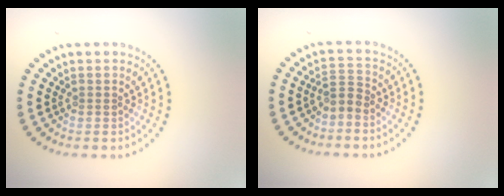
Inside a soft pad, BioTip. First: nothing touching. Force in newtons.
{"total": 1.7, "press": 1.3, "slide": 1.2}